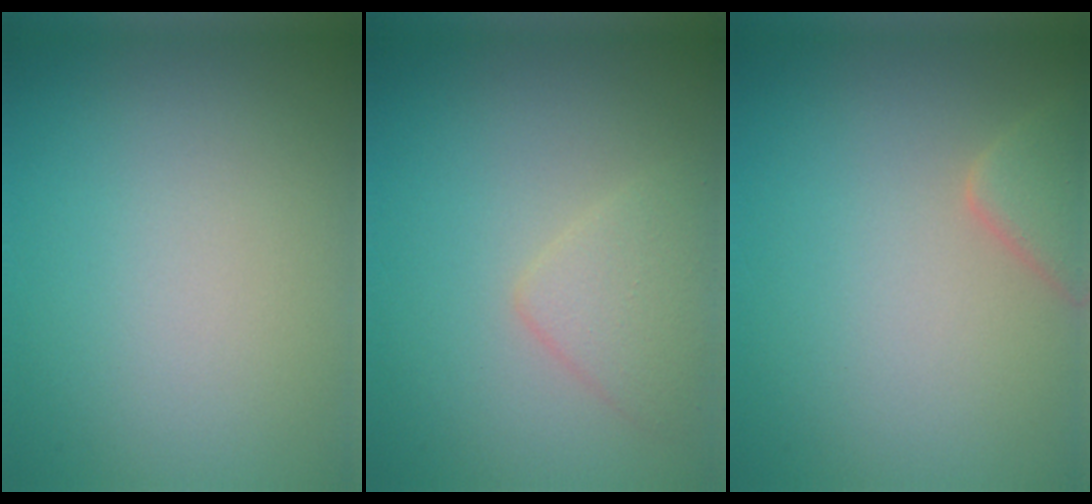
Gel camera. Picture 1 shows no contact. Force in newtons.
{"total": 2.4, "press": 2.4, "slide": 0.1}
{"total": 2.9, "press": 2.8, "slide": 0.3}